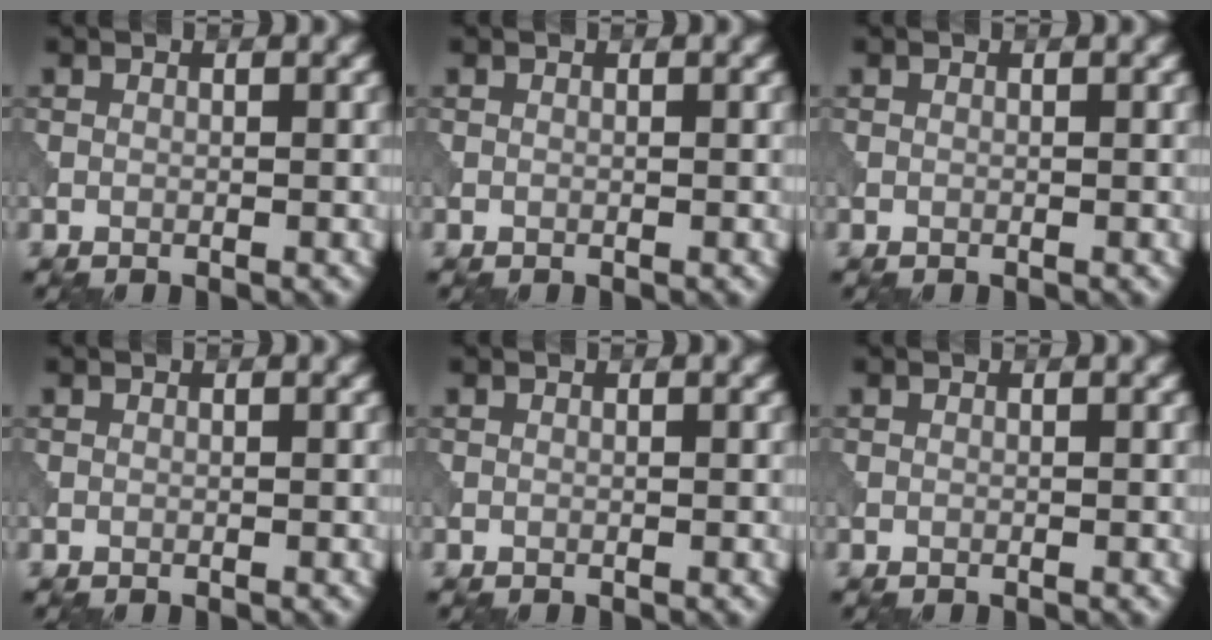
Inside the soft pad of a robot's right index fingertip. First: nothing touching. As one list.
[{"total": 0.0}, {"total": 0.0}, {"total": 0.0}, {"total": 0.0}, {"total": 0.0}]